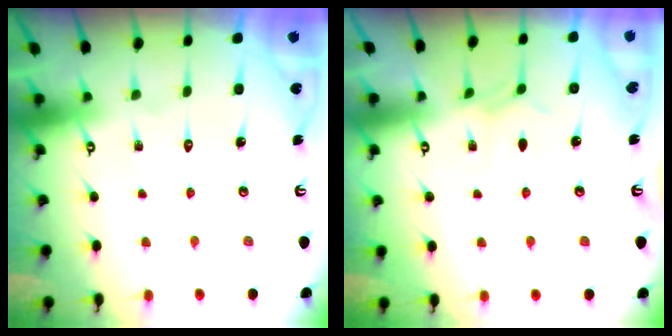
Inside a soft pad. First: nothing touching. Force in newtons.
{"total": 3.1, "press": 3.1, "slide": 0.5}